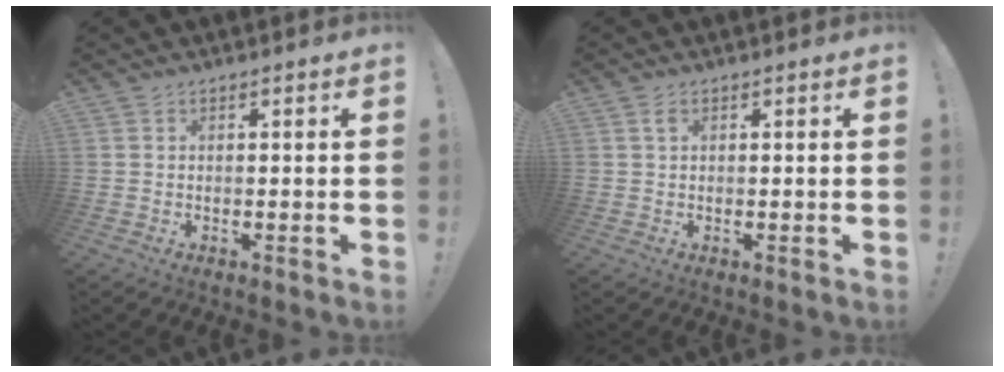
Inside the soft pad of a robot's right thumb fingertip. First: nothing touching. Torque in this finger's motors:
{"motor_torque": [-0.12, 0.04, 0.35, -0.27, 0.05]}